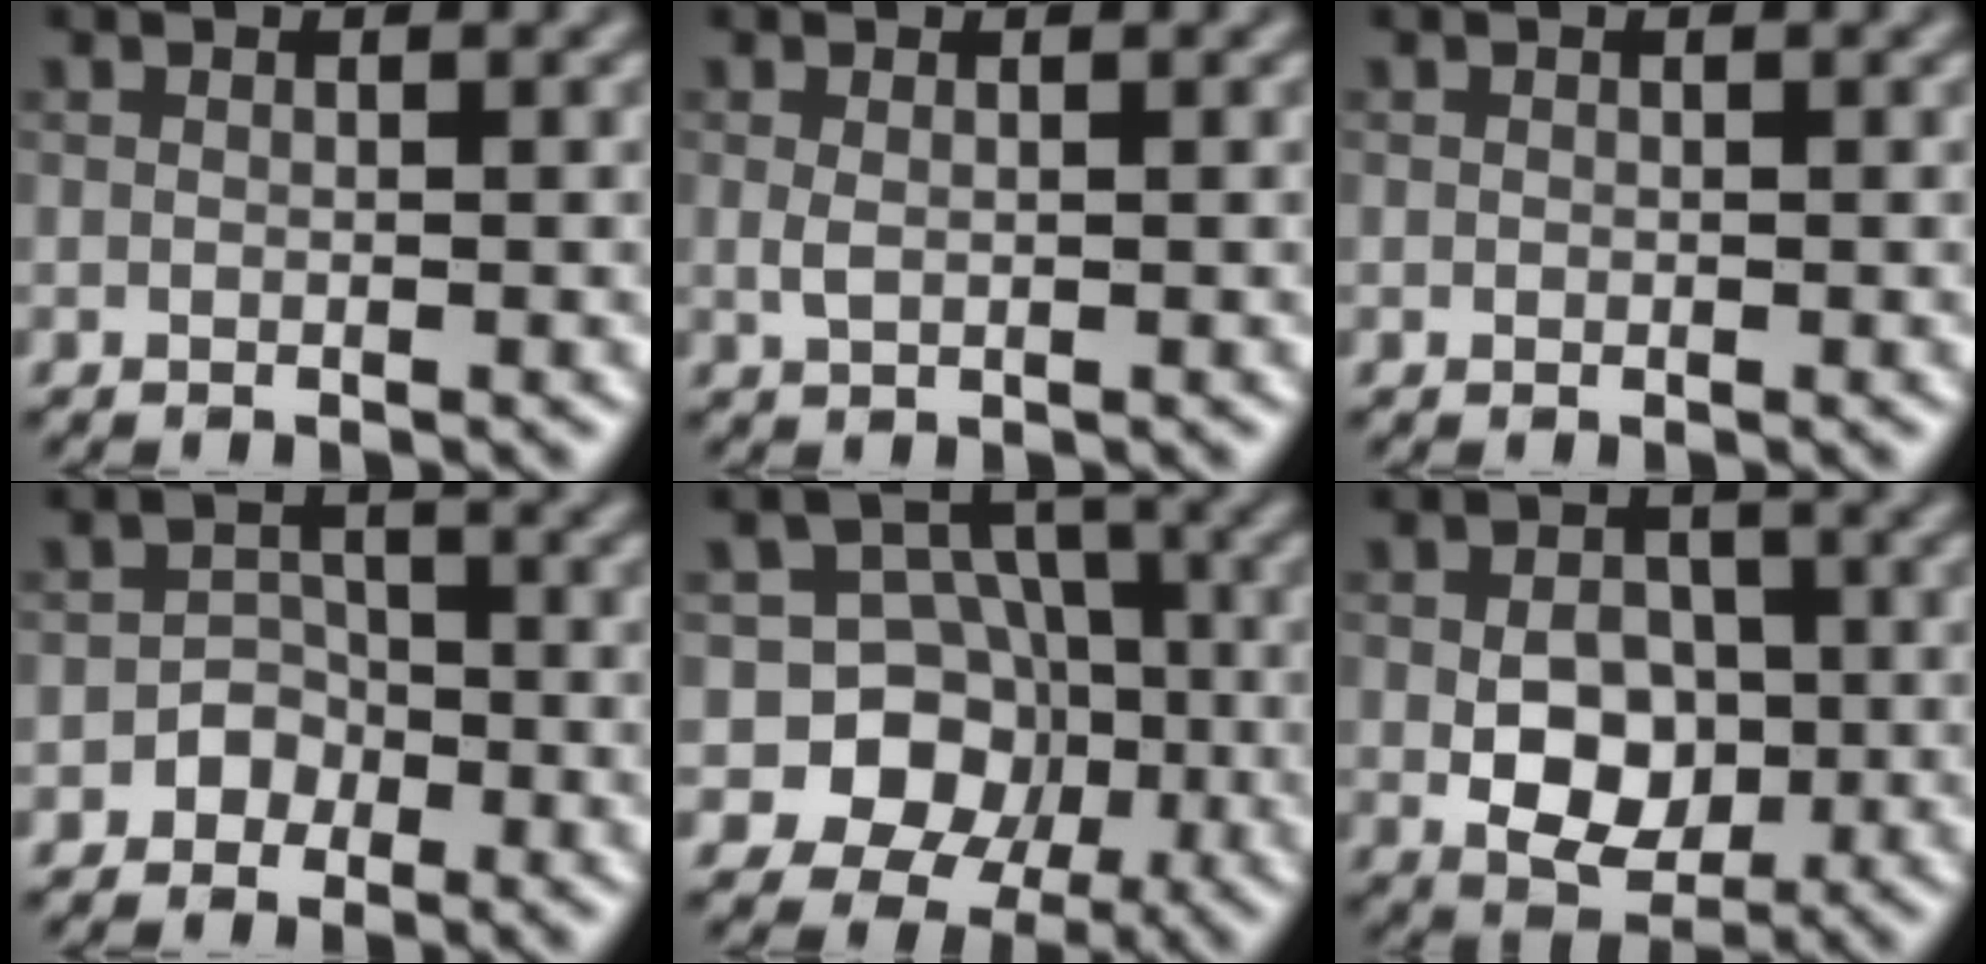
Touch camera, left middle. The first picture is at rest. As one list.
[{"total": 0.9, "force": [0.2, 0.4, 0.8], "torque": [-0.020, -0.001, 0.005]}, {"total": 0.0}, {"total": 2.2, "force": [-1.2, 1.8, 0.3], "torque": [0.023, 0.015, -0.032]}, {"total": 8.5, "force": [-2.3, 7.8, 2.6], "torque": [-0.026, 0.022, -0.072]}, {"total": 5.3, "force": [-0.8, 3.8, 3.6], "torque": [-0.058, -0.005, -0.015]}]